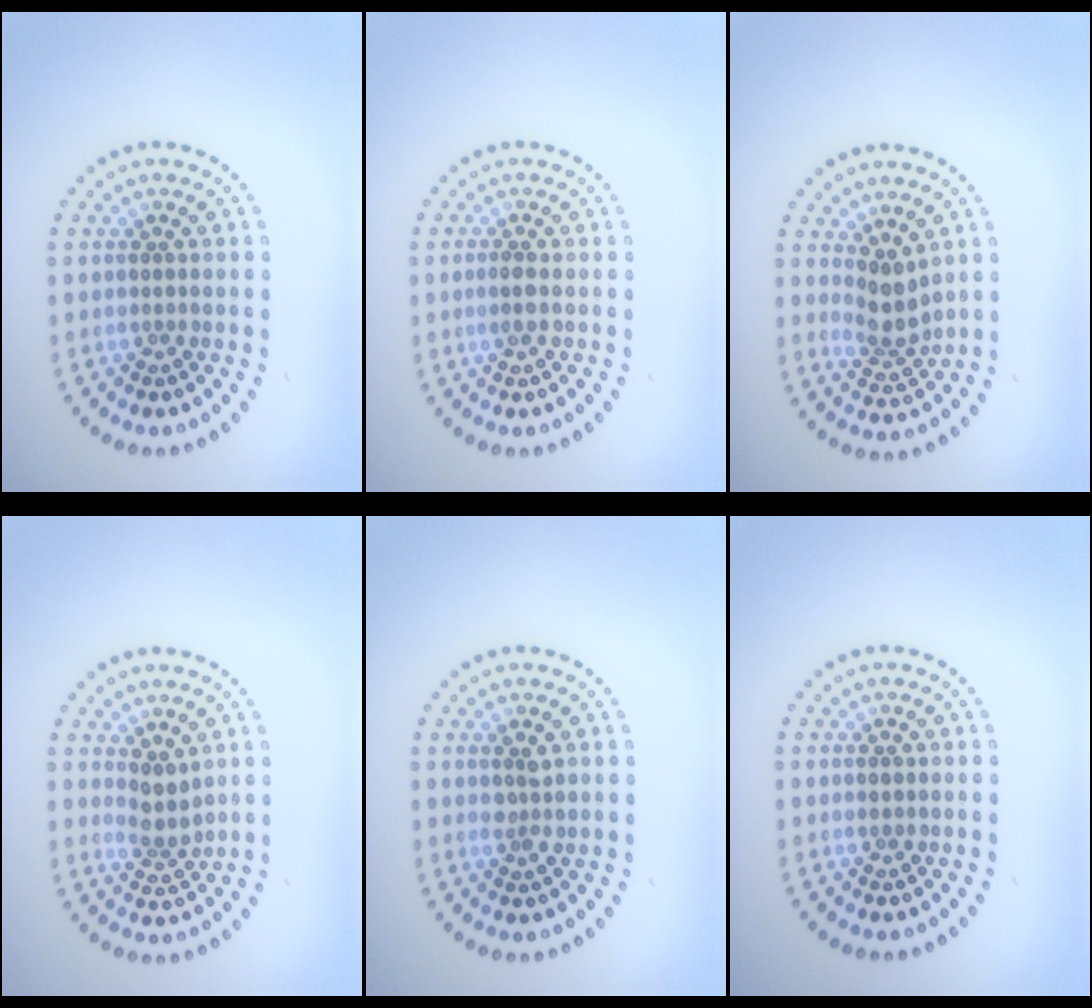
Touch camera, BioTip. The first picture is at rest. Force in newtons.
{"total": 1.3, "press": 1.2, "slide": 0.5}
{"total": 2.7, "press": 2.1, "slide": 1.7}
{"total": 2.2, "press": 1.7, "slide": 1.3}
{"total": 1.0, "press": 1.0, "slide": 0.3}
{"total": 0.7, "press": 0.7, "slide": 0.0}